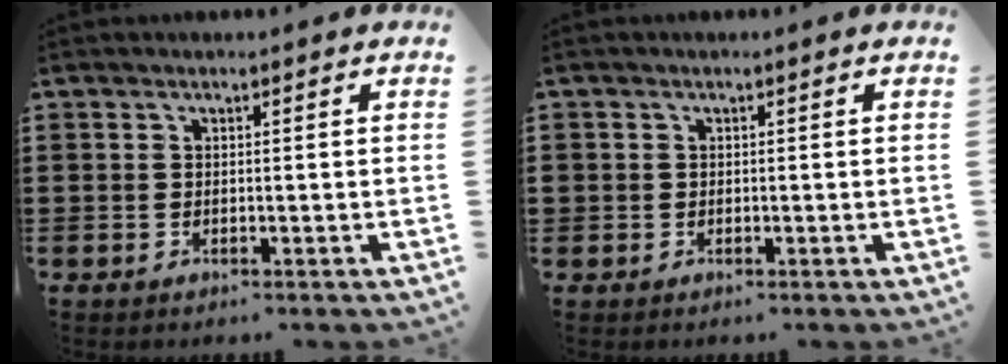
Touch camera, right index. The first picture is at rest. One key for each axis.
{"total": 0.6, "fx": -0.1, "fy": 0.6, "fz": 0.1, "tx": -0.003, "ty": 0.003, "tz": -0.003}